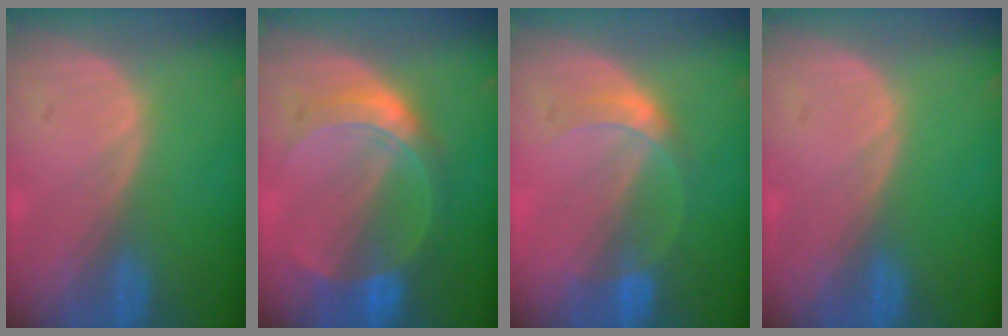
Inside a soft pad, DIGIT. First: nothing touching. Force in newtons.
{"total": 6.7, "press": 6.7, "slide": 0.4}
{"total": 3.7, "press": 3.6, "slide": 0.3}
{"total": 0.0}